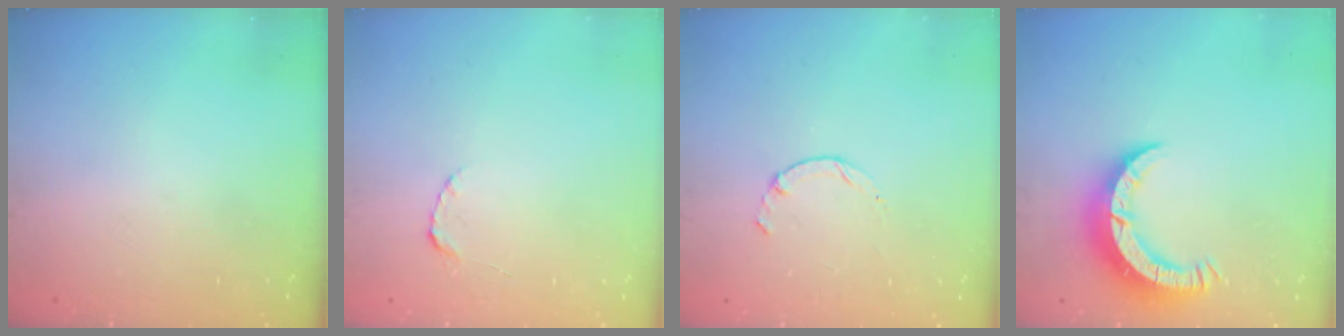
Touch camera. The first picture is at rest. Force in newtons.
{"total": 2.2, "press": 2.2, "slide": 0.3}
{"total": 1.3, "press": 1.2, "slide": 0.4}
{"total": 7.8, "press": 7.8, "slide": 0.8}